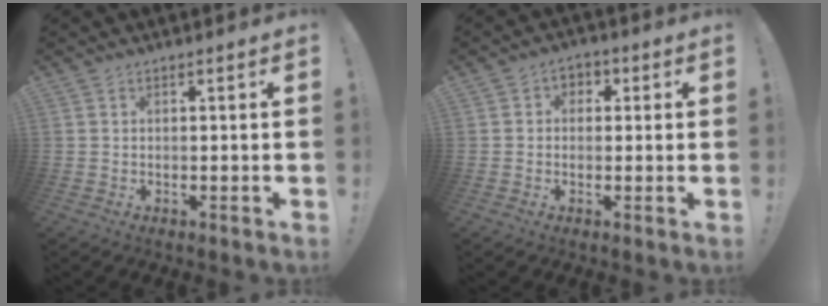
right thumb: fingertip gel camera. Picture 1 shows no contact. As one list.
[{"total": 3.4, "force": [-0.5, 3.0, 1.3], "torque": [-0.014, 0.006, -0.011]}]